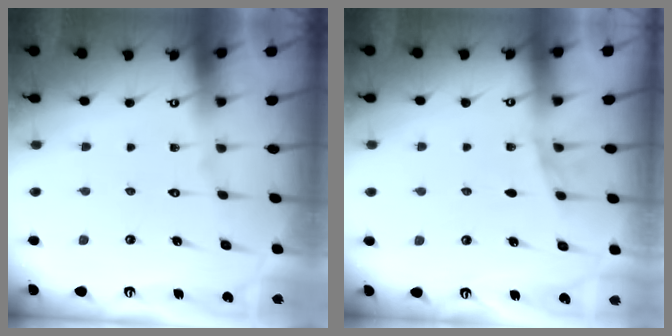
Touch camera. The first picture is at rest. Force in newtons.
{"total": 5.1, "press": 4.3, "slide": 2.7}